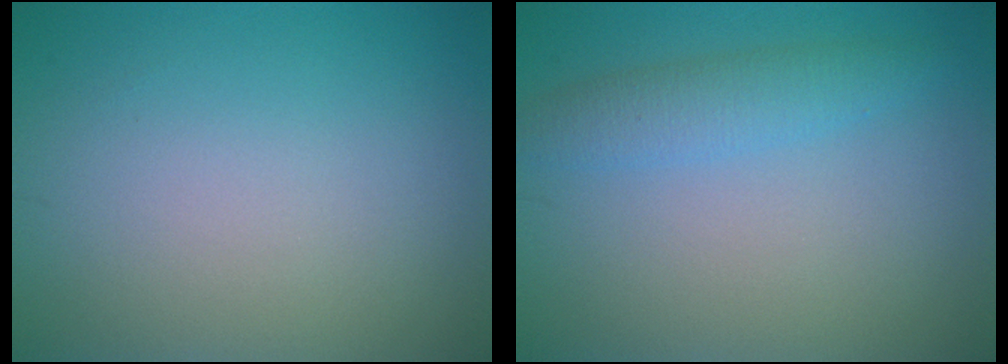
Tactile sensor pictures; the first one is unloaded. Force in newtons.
{"total": 2.6, "press": 2.6, "slide": 0.0}